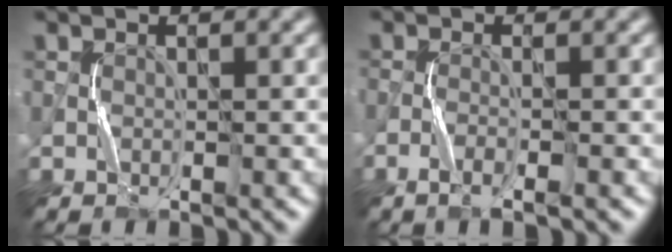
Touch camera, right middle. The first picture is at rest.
{"total": 1.8, "force": [-1.3, -0.1, 1.3], "torque": [-0.033, 0.000, -0.026]}